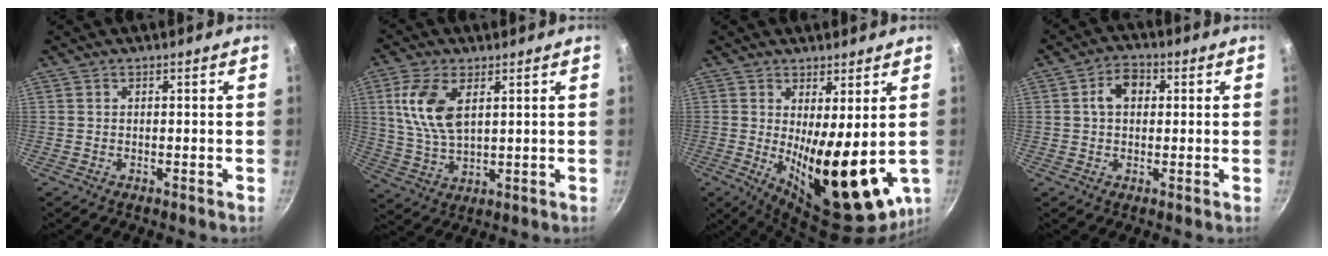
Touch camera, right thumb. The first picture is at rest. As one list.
[{"total": 10.8, "force": [3.4, 5.7, 8.6], "torque": [-0.169, -0.012, 0.071]}, {"total": 16.7, "force": [0.1, 5.6, 15.7], "torque": [-0.207, -0.035, 0.022]}, {"total": 5.7, "force": [1.0, 4.2, 3.8], "torque": [-0.041, 0.011, 0.010]}]